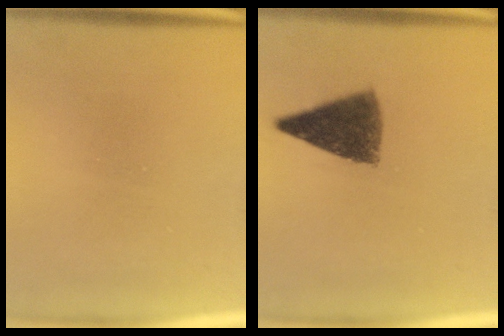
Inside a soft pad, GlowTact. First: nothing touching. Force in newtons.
{"total": 6.4}